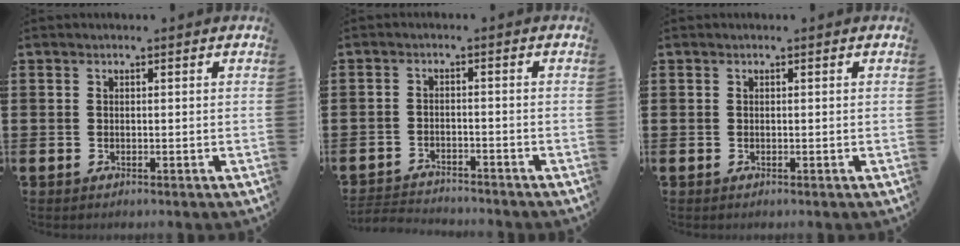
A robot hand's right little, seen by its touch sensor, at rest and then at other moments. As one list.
[{"total": 2.4, "force": [-2.4, 0.1, -0.2], "torque": [-0.002, 0.001, -0.053]}, {"total": 0.0}]